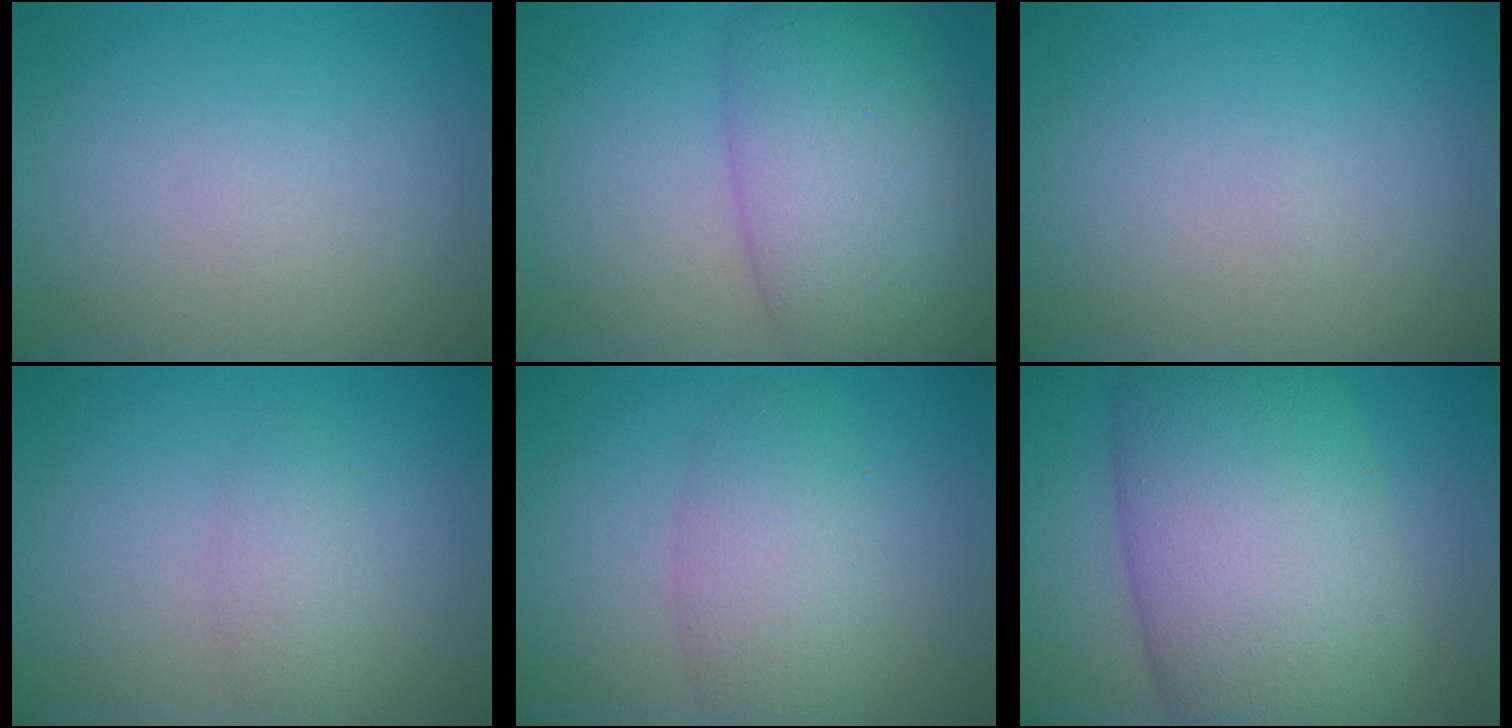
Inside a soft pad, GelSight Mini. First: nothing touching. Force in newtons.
{"total": 9.5, "press": 9.5, "slide": 0.3}
{"total": 0.0}
{"total": 2.0, "press": 2.0, "slide": 0.0}
{"total": 4.4, "press": 4.4, "slide": 0.2}
{"total": 14.6, "press": 14.6, "slide": 0.4}